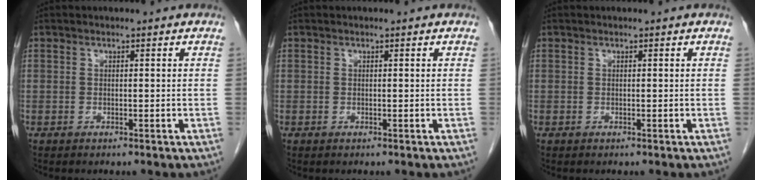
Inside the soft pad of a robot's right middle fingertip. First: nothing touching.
{"total": 0.0}
{"total": 0.0}